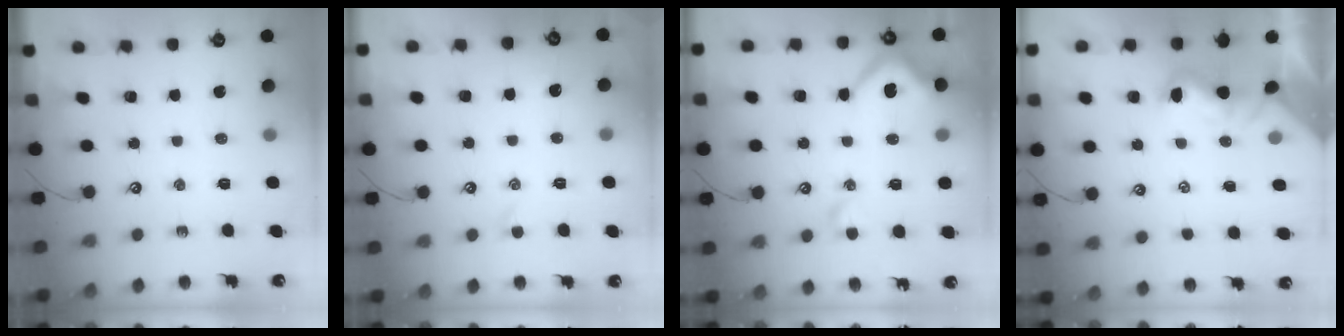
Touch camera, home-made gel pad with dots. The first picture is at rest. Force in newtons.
{"total": 1.2, "press": 1.0, "slide": 0.6}
{"total": 10.3, "press": 10.2, "slide": 1.5}
{"total": 1.0, "press": 0.8, "slide": 0.6}